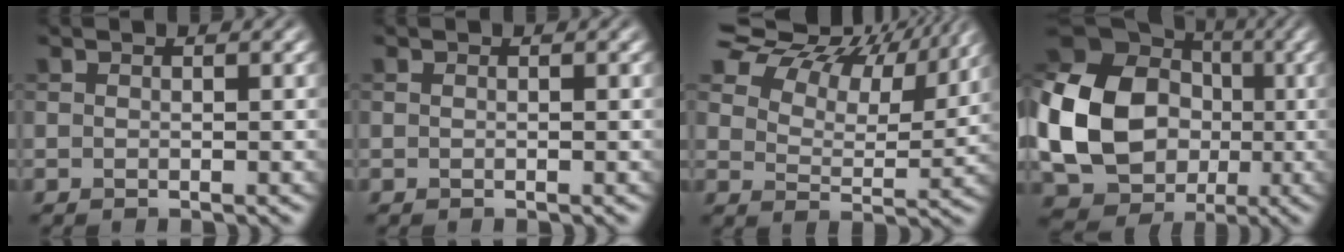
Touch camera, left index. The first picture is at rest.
{"total": 0.0}
{"total": 13.5, "force": [9.8, 6.4, 6.6], "torque": [-0.146, 0.017, 0.155]}
{"total": 15.7, "force": [-1.6, 12.8, 9.1], "torque": [-0.203, -0.003, -0.042]}